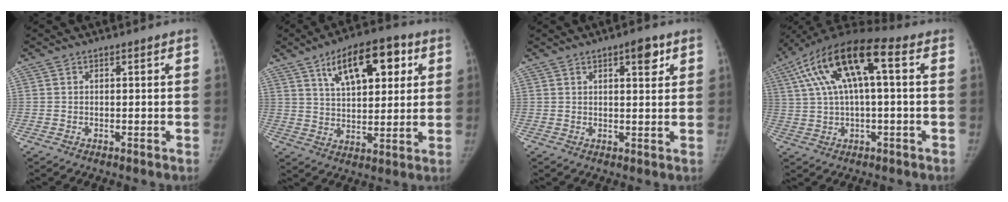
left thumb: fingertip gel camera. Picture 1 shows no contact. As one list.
[{"total": 14.9, "force": [6.5, 6.9, 11.5], "torque": [-0.142, -0.008, 0.104]}, {"total": 4.3, "force": [2.3, 1.5, 3.3], "torque": [-0.034, -0.010, 0.031]}, {"total": 16.7, "force": [4.5, 5.7, 15.0], "torque": [-0.291, 0.039, 0.074]}]